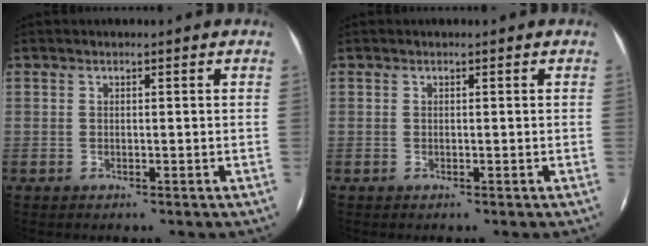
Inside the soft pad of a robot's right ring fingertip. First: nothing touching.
{"total": 0.0}